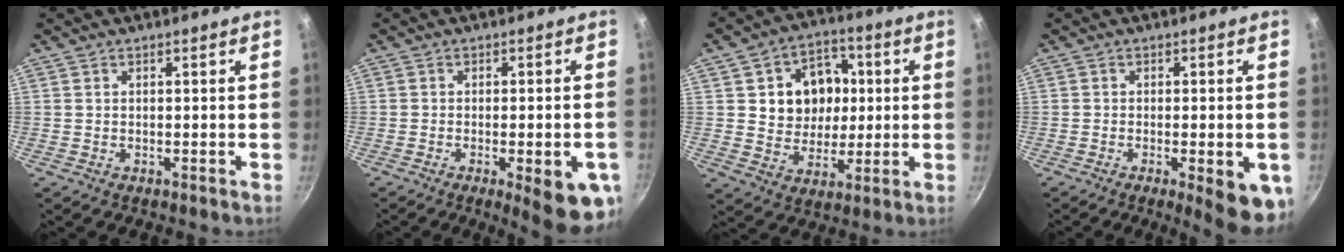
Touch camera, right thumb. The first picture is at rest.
{"total": 11.6, "force": [-4.1, 3.1, 10.4], "torque": [-0.108, 0.007, -0.049]}
{"total": 13.3, "force": [2.0, 11.2, 6.9], "torque": [-0.071, 0.003, 0.036]}
{"total": 9.5, "force": [-3.2, 2.6, 8.6], "torque": [-0.090, 0.005, -0.038]}